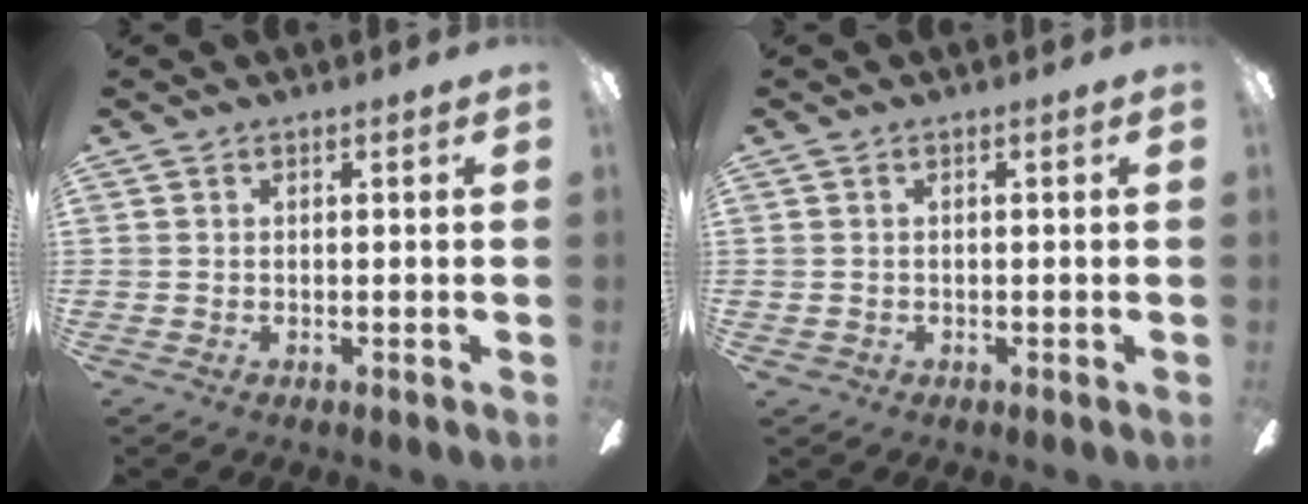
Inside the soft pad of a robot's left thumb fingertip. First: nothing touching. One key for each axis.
{"total": 0.8, "fx": -0.2, "fy": 0.8, "fz": 0.1, "tx": -0.003, "ty": 0.005, "tz": -0.006}